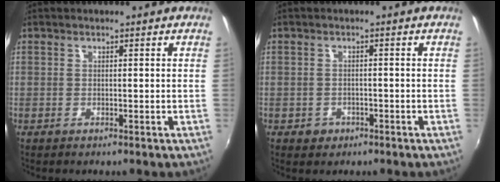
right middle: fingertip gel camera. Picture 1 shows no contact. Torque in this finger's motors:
{"motor_torque": [0.23, -0.22, 0.02, 0.00]}